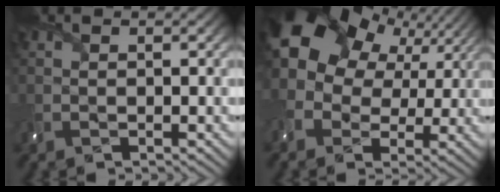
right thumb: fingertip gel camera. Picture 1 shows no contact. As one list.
[{"total": 16.5, "force": [4.7, 12.0, 10.4], "torque": [-0.232, 0.027, 0.080]}]